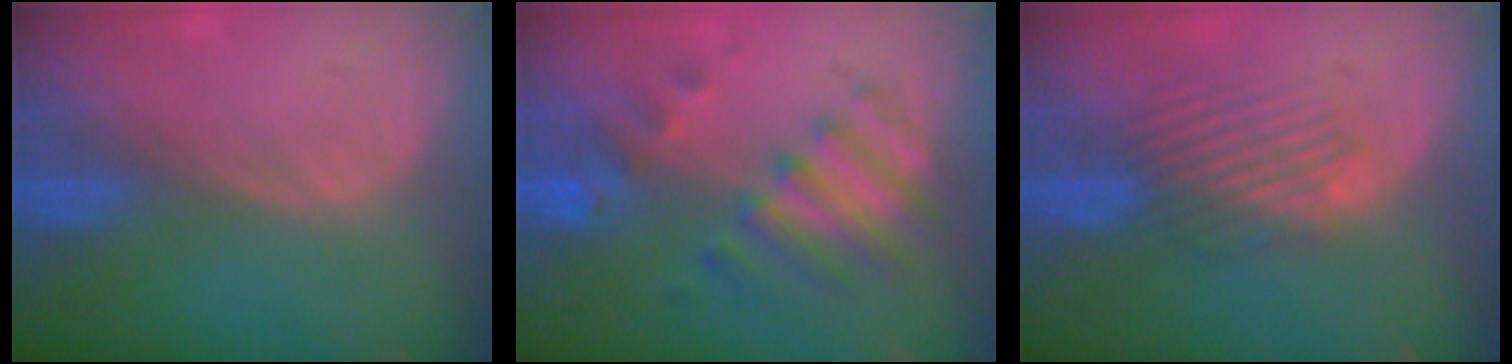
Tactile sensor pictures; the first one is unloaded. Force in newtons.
{"total": 7.2, "press": 7.2, "slide": 1.1}
{"total": 5.1, "press": 4.7, "slide": 1.8}